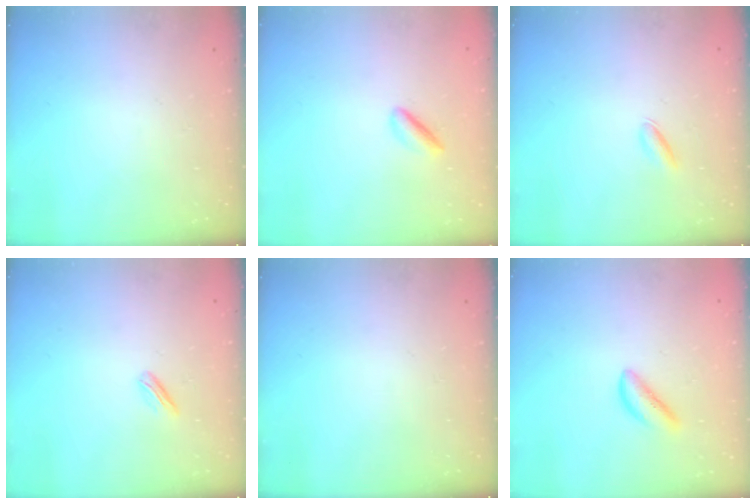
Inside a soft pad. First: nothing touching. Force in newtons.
{"total": 2.0, "press": 2.0, "slide": 0.3}
{"total": 2.6, "press": 2.5, "slide": 0.6}
{"total": 2.4, "press": 2.3, "slide": 0.6}
{"total": 0.0}
{"total": 3.5, "press": 3.4, "slide": 0.5}